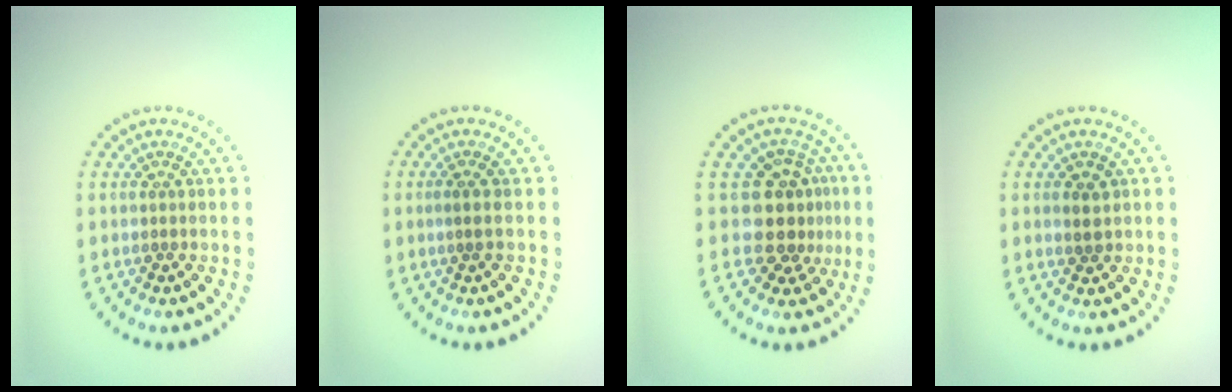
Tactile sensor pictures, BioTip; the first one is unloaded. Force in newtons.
{"total": 0.6, "press": 0.4, "slide": 0.4}
{"total": 3.8, "press": 3.1, "slide": 2.2}
{"total": 1.3, "press": 1.2, "slide": 0.5}